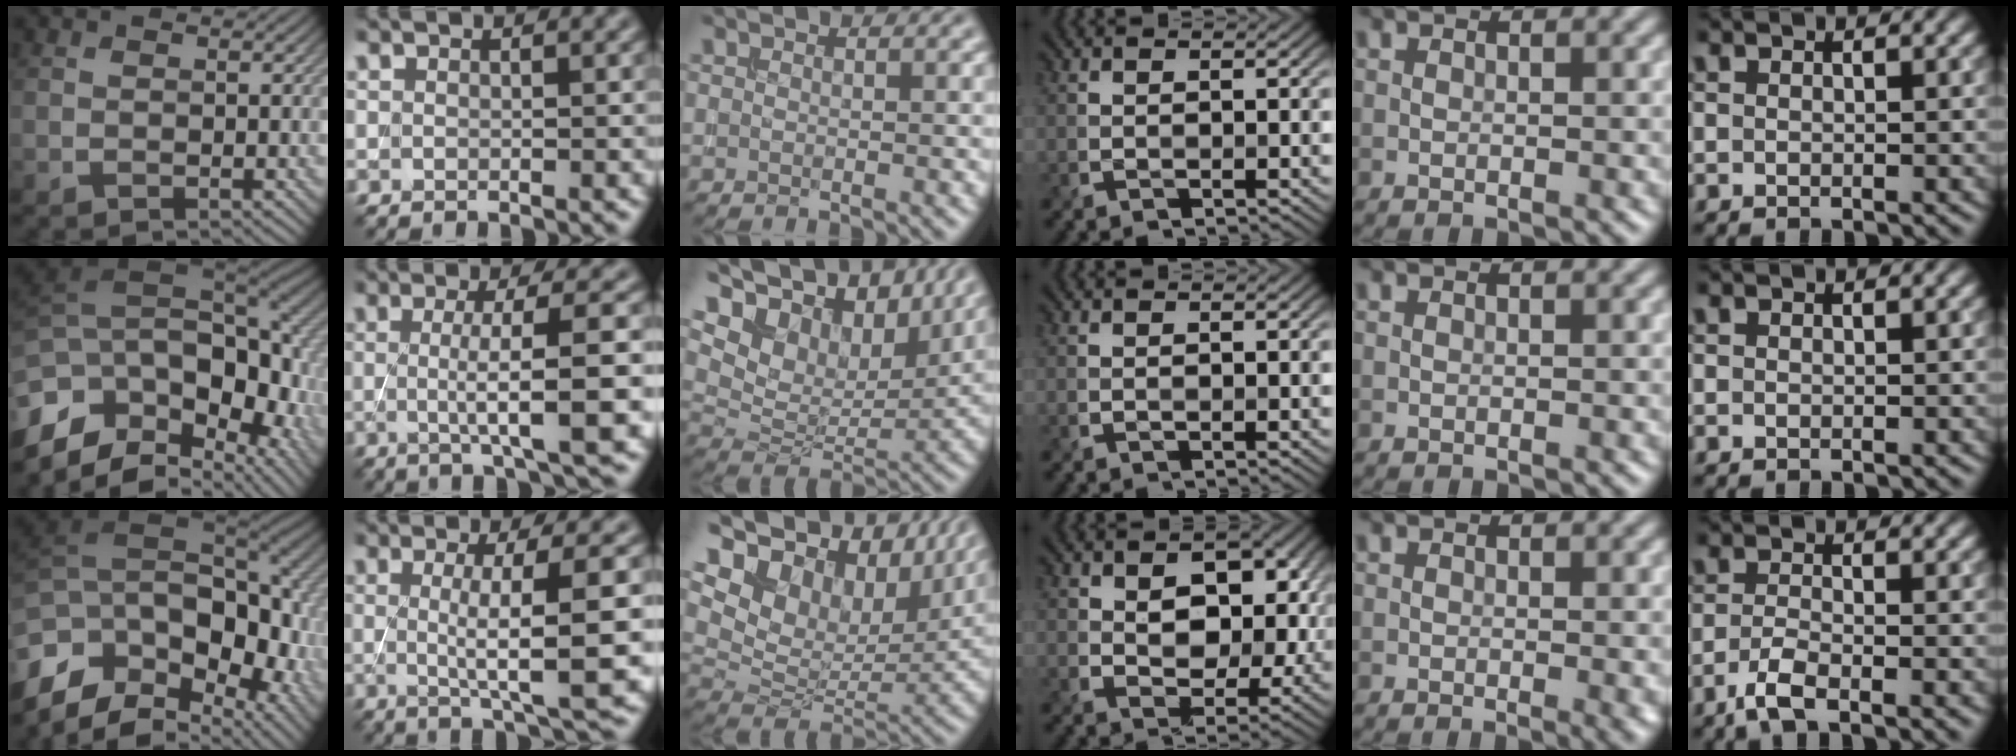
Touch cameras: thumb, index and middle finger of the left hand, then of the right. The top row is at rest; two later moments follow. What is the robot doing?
{"motion": "extract", "object": "backpack"}